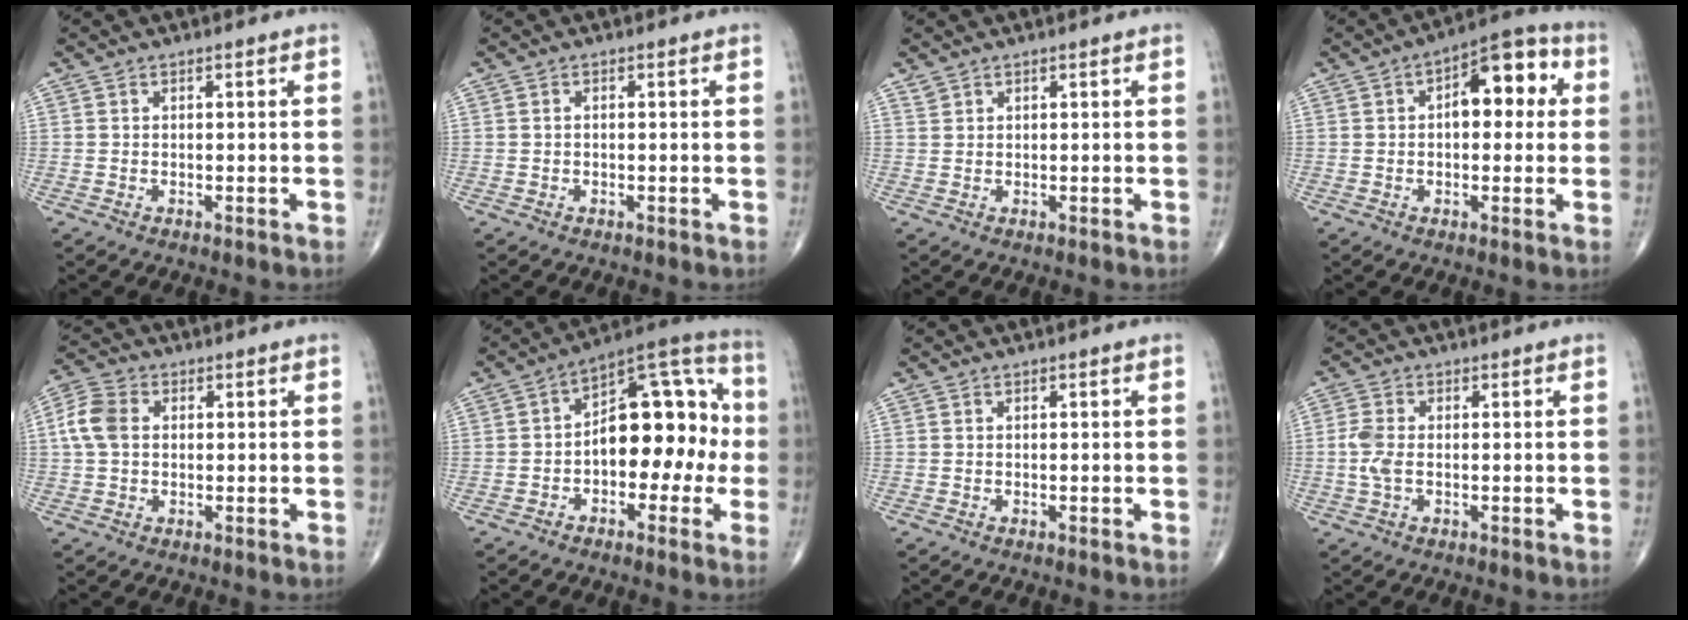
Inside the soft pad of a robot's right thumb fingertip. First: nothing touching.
{"total": 0.0}
{"total": 0.9, "force": [0.8, 0.5, 0.1], "torque": [0.003, -0.001, 0.015]}
{"total": 11.2, "force": [2.0, 5.8, 9.3], "torque": [-0.093, 0.026, 0.018]}
{"total": 6.4, "force": [0.8, 4.6, 4.3], "torque": [-0.097, 0.016, 0.011]}
{"total": 16.0, "force": [-1.4, 9.2, 13.0], "torque": [-0.147, 0.052, -0.032]}
{"total": 0.0}
{"total": 3.8, "force": [-0.4, 2.0, 3.2], "torque": [-0.087, 0.004, -0.012]}